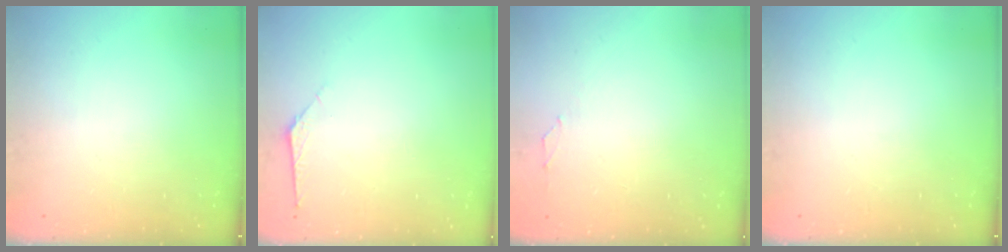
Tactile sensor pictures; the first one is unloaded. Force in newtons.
{"total": 1.9, "press": 1.8, "slide": 0.5}
{"total": 0.0}
{"total": 0.0}